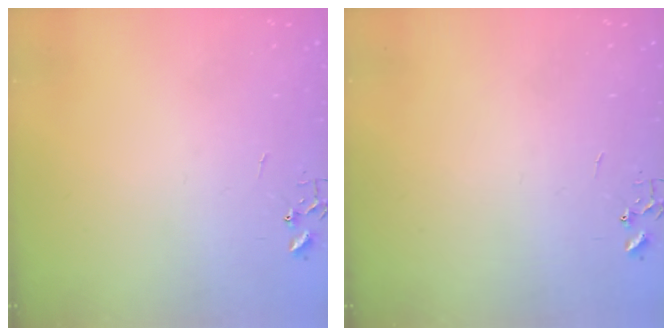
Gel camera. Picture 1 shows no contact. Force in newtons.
{"total": 0.0}